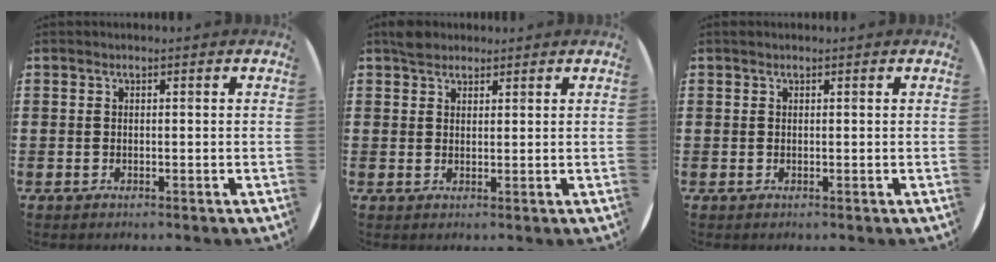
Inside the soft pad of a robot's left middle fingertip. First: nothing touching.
{"total": 2.2, "force": [2.0, 0.9, 0.3], "torque": [-0.001, 0.003, 0.037]}
{"total": 0.0}